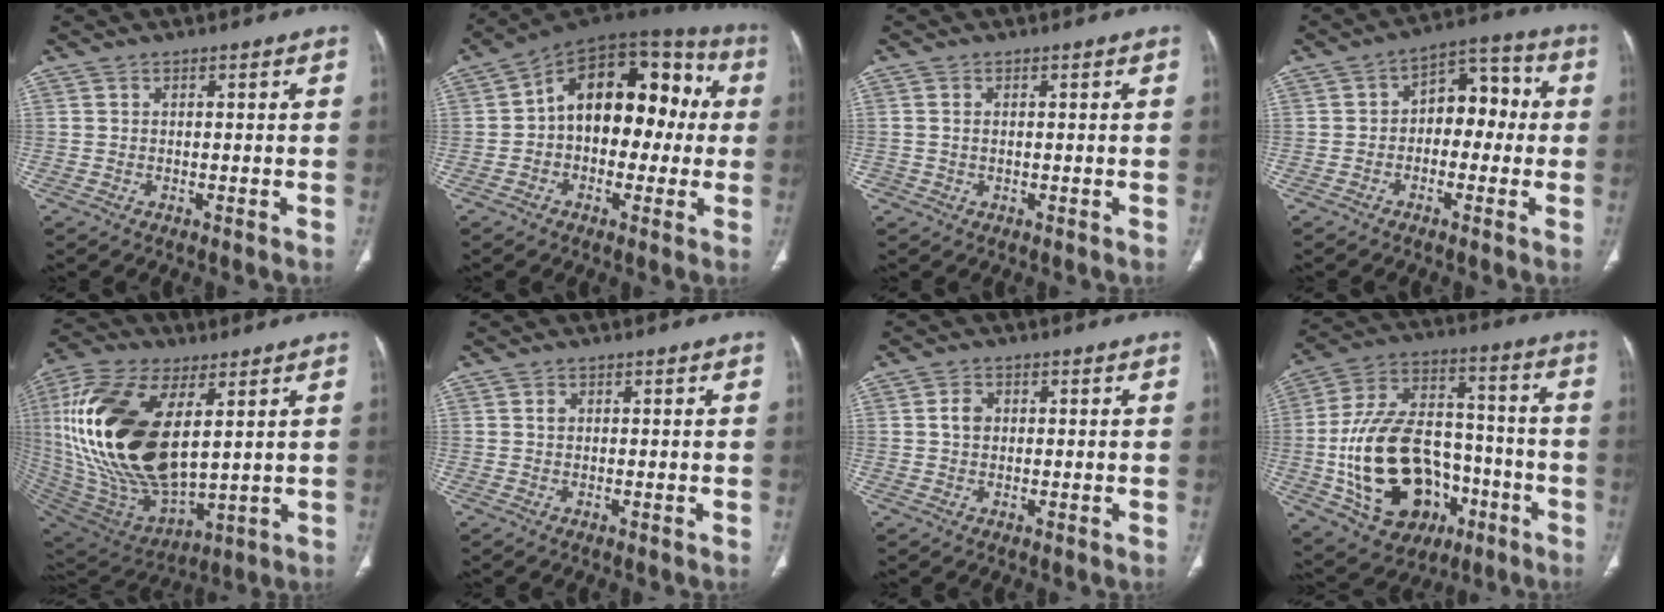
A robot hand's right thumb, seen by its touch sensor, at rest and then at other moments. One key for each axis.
{"total": 18.5, "fx": 0.8, "fy": 11.9, "fz": 14.1, "tx": -0.159, "ty": 0.057, "tz": 0.000}
{"total": 0.8, "fx": -0.1, "fy": 0.7, "fz": 0.5, "tx": -0.007, "ty": 0.001, "tz": -0.001}
{"total": 9.3, "fx": -0.5, "fy": 6.3, "fz": 6.8, "tx": -0.055, "ty": 0.041, "tz": -0.023}
{"total": 29.1, "fx": 6.1, "fy": 14.8, "fz": 24.4, "tx": -0.516, "ty": -0.025, "tz": 0.124}
{"total": 0.8, "fx": 0.2, "fy": 0.6, "fz": 0.4, "tx": -0.008, "ty": 0.002, "tz": 0.004}
{"total": 2.7, "fx": 0.4, "fy": 2.1, "fz": 1.6, "tx": -0.023, "ty": 0.005, "tz": 0.006}
{"total": 26.2, "fx": -7.1, "fy": 17.5, "fz": 18.1, "tx": -0.313, "ty": 0.044, "tz": -0.093}